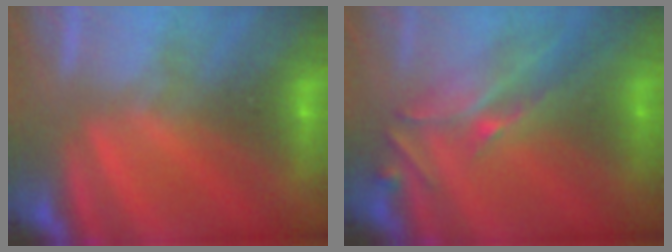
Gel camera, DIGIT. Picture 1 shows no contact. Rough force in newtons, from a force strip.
{"total": 2.5}